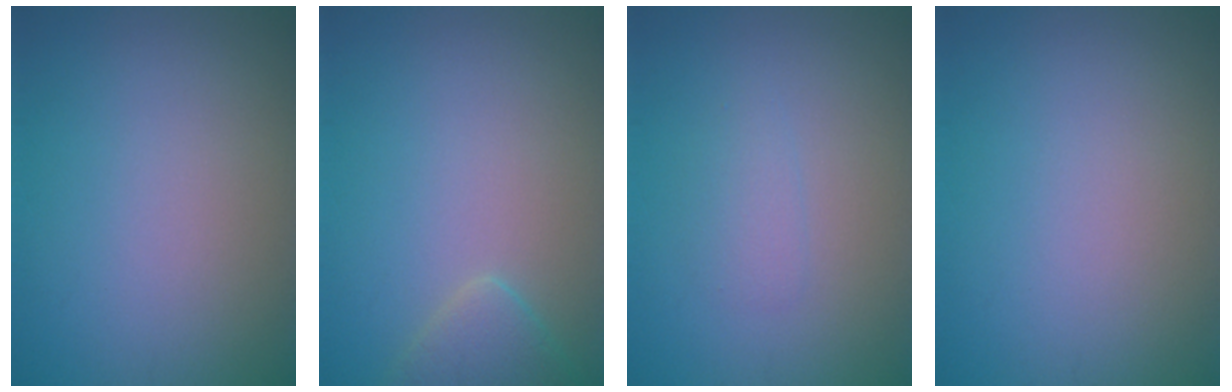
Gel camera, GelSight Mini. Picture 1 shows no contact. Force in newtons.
{"total": 2.6, "press": 2.6, "slide": 0.2}
{"total": 1.3, "press": 1.3, "slide": 0.0}
{"total": 0.0}